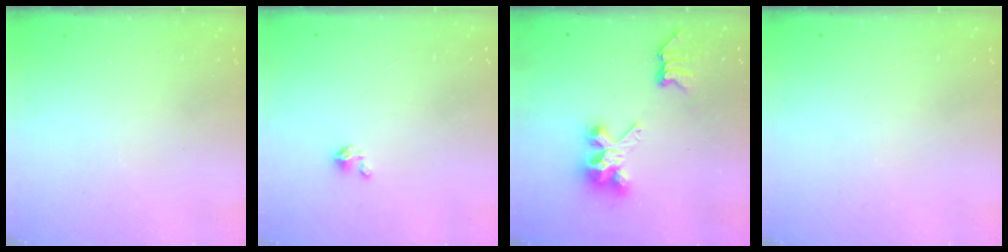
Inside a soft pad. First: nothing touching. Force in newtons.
{"total": 0.0}
{"total": 6.9, "press": 6.9, "slide": 0.0}
{"total": 0.0}